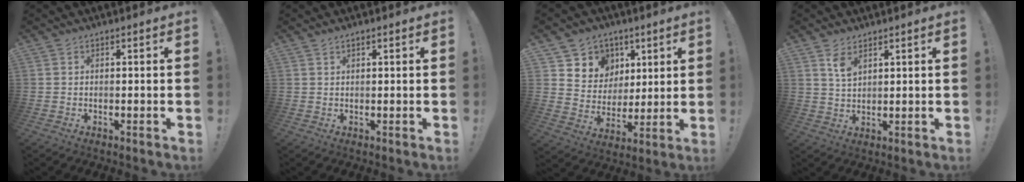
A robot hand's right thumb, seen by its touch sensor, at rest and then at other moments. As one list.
[{"total": 1.1, "force": [0.9, 0.2, 0.6], "torque": [-0.019, 0.003, 0.017]}, {"total": 9.2, "force": [4.2, 8.2, 0.7], "torque": [-0.018, -0.033, 0.094]}, {"total": 4.7, "force": [2.9, 2.1, 3.1], "torque": [-0.048, -0.019, 0.051]}]